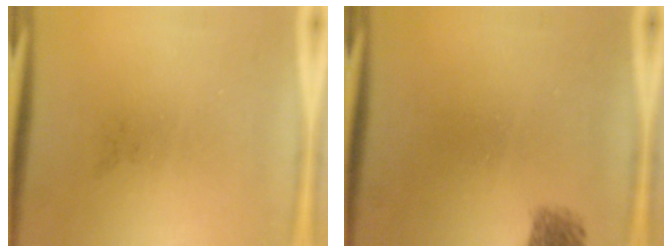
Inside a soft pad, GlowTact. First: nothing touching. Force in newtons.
{"total": 1.8}